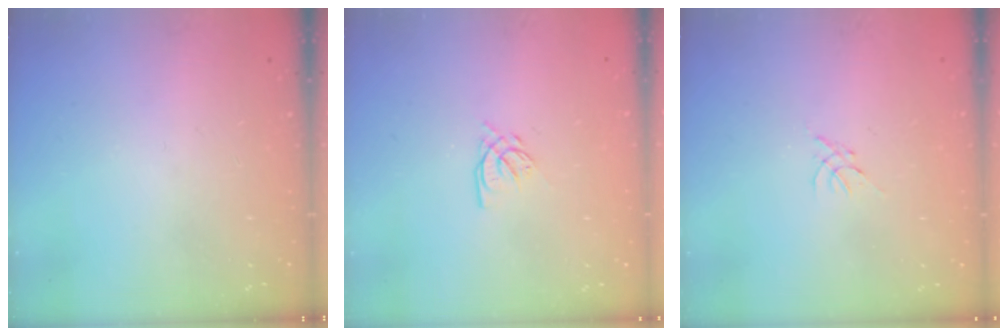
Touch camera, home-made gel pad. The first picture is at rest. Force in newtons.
{"total": 4.2, "press": 4.1, "slide": 0.4}
{"total": 0.0}